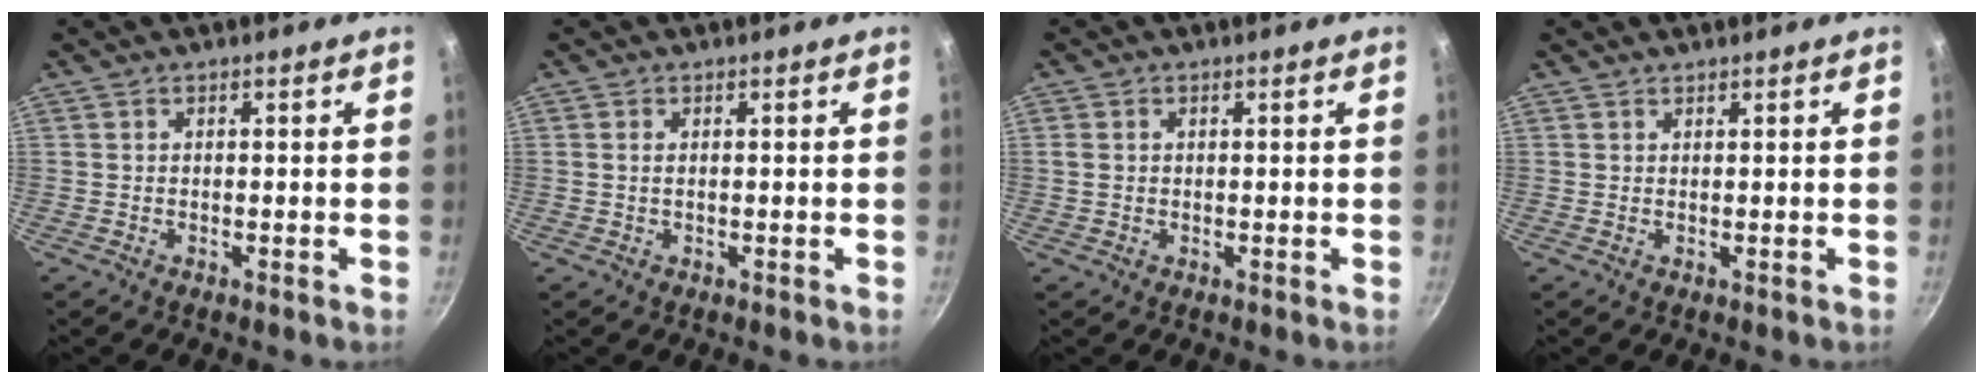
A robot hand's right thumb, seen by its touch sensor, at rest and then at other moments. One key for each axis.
{"total": 0.8, "fx": 0.1, "fy": 0.3, "fz": 0.7, "tx": -0.015, "ty": 0.000, "tz": 0.001}
{"total": 1.5, "fx": 0.2, "fy": 1.2, "fz": 0.8, "tx": -0.015, "ty": 0.003, "tz": 0.004}
{"total": 0.6, "fx": 0.6, "fy": 0.1, "fz": 0.0, "tx": 0.002, "ty": -0.006, "tz": 0.011}